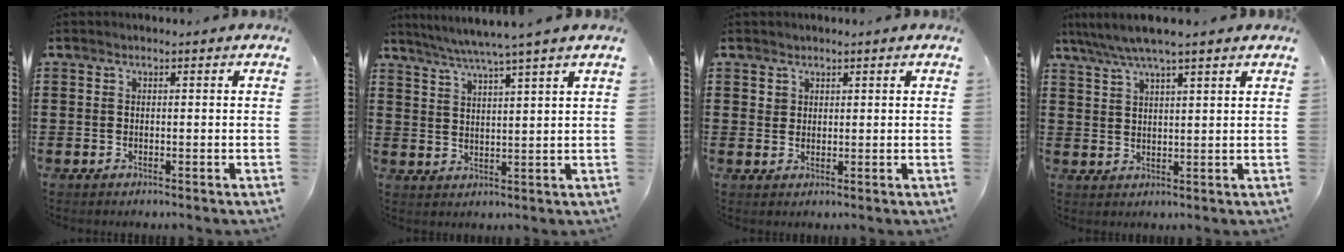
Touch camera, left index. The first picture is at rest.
{"total": 4.9, "force": [4.2, -1.1, 2.3], "torque": [-0.056, -0.021, 0.072]}
{"total": 1.7, "force": [1.3, 1.1, 0.0], "torque": [-0.004, 0.003, 0.027]}
{"total": 4.8, "force": [3.8, 0.1, 2.9], "torque": [-0.066, -0.009, 0.067]}